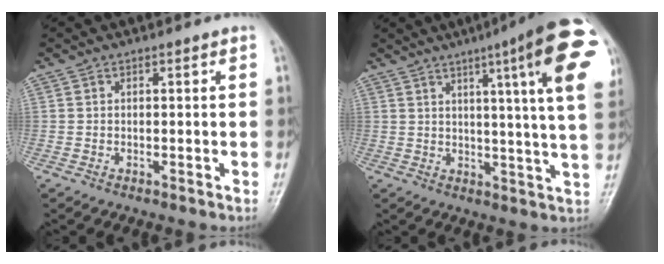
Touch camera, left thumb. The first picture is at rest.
{"total": 19.4, "force": [7.7, 1.5, 17.7], "torque": [-0.218, -0.023, 0.086]}